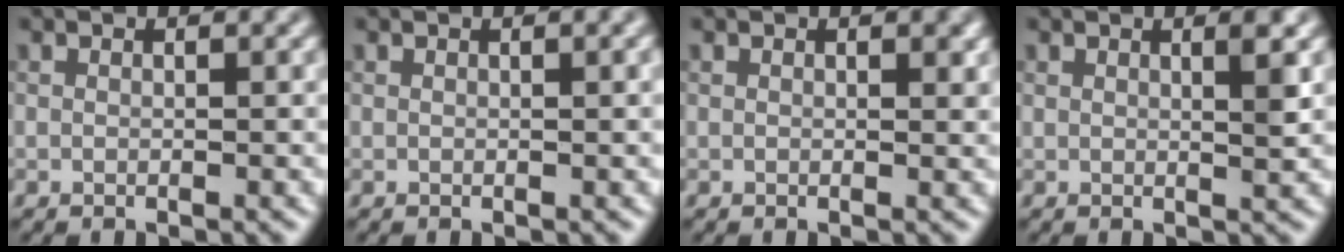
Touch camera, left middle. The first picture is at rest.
{"total": 1.9, "force": [0.6, 0.8, 1.6], "torque": [-0.010, 0.007, 0.001]}
{"total": 1.2, "force": [0.6, 0.5, 0.9], "torque": [-0.008, 0.003, 0.012]}
{"total": 2.0, "force": [0.6, 0.5, 1.8], "torque": [-0.011, 0.009, 0.001]}